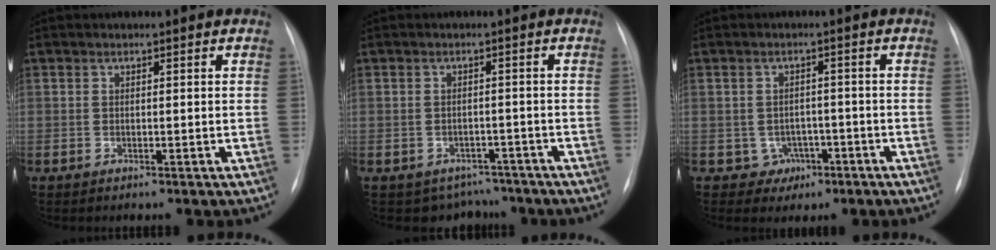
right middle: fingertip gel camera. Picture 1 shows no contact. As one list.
[{"total": 5.2, "force": [-4.3, 2.9, -0.3], "torque": [0.016, 0.019, -0.052]}, {"total": 3.2, "force": [-1.4, 2.9, 0.3], "torque": [0.004, 0.013, -0.010]}]